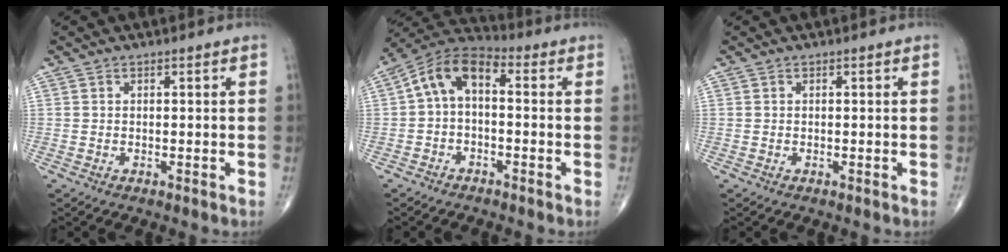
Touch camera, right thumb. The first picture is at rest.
{"total": 9.0, "force": [0.3, 5.1, 7.5], "torque": [-0.127, 0.036, -0.011]}
{"total": 0.0}